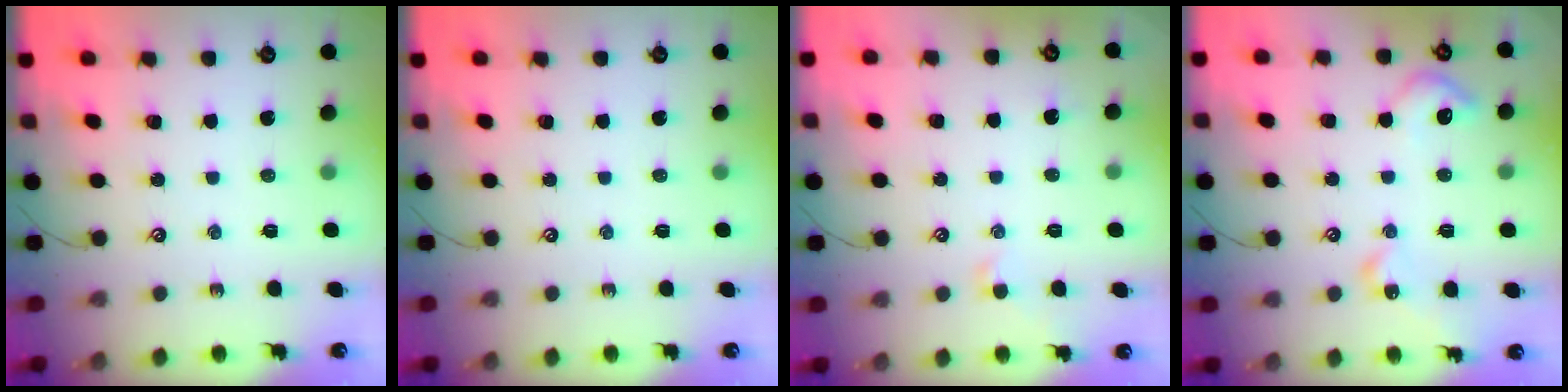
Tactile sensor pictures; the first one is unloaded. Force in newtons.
{"total": 0.0}
{"total": 1.1, "press": 1.1, "slide": 0.4}
{"total": 7.5, "press": 7.5, "slide": 0.8}